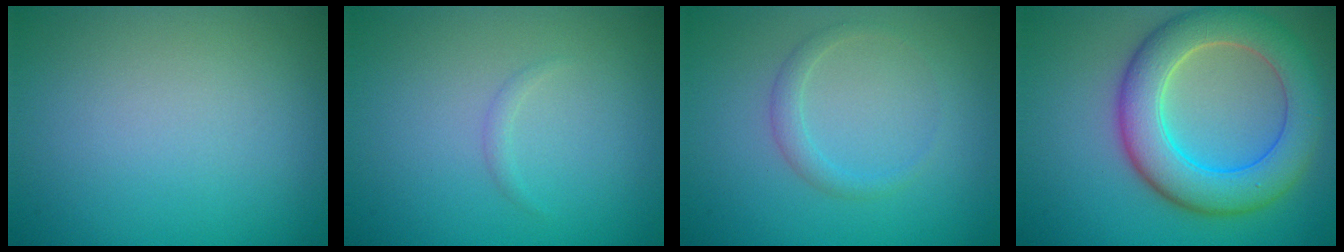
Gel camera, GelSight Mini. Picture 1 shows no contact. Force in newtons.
{"total": 0.6, "press": 0.6, "slide": 0.0}
{"total": 1.4, "press": 1.4, "slide": 0.0}
{"total": 8.1, "press": 8.1, "slide": 0.6}